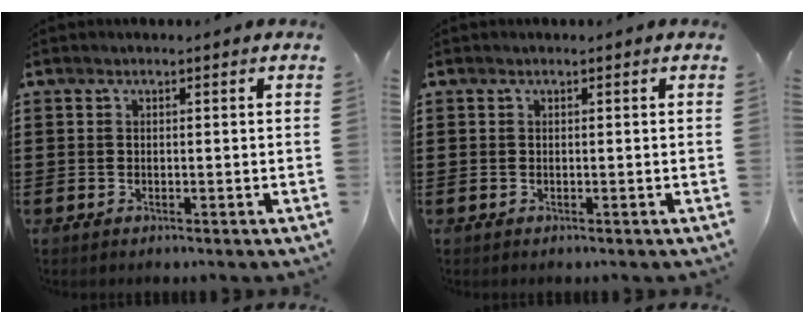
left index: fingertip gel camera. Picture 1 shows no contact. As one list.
[{"total": 0.0}]